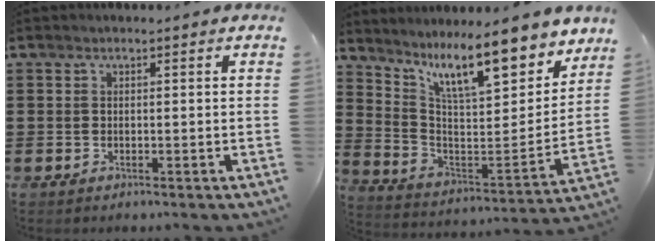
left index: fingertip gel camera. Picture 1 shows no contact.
{"total": 12.3, "force": [8.8, 2.7, 8.1], "torque": [-0.160, -0.047, 0.148]}